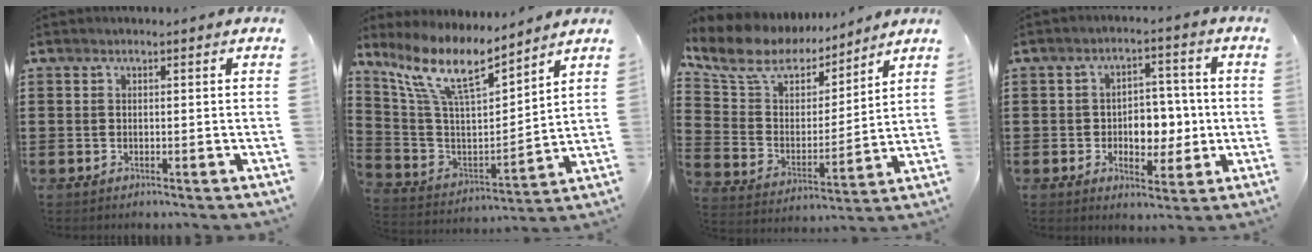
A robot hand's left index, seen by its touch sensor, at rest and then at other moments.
{"total": 11.3, "force": [8.4, 2.5, 7.1], "torque": [-0.167, -0.039, 0.146]}
{"total": 10.1, "force": [8.5, 4.3, 3.4], "torque": [-0.112, -0.042, 0.151]}
{"total": 5.9, "force": [-0.5, 4.5, 3.8], "torque": [-0.058, 0.004, -0.015]}